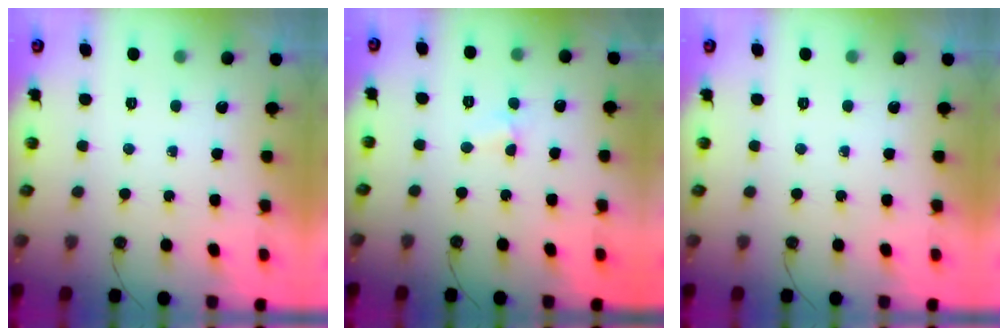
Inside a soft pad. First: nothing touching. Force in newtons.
{"total": 2.4, "press": 2.3, "slide": 0.4}
{"total": 0.0}